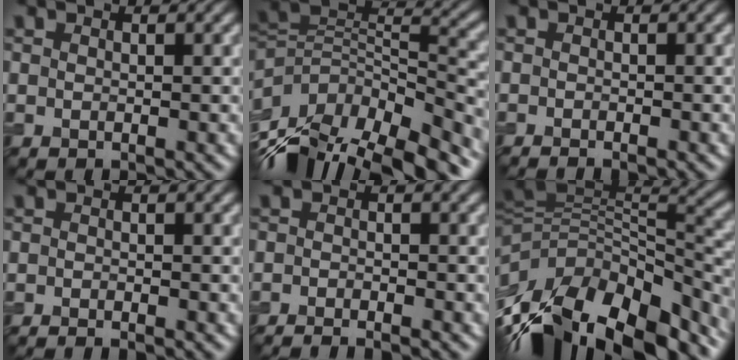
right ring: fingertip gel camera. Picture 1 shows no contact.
{"total": 13.1, "force": [-7.7, 6.8, 8.2], "torque": [-0.187, 0.007, -0.114]}
{"total": 1.5, "force": [-1.3, 0.2, 0.7], "torque": [-0.008, -0.001, -0.024]}
{"total": 1.8, "force": [-1.6, 0.2, 0.9], "torque": [-0.011, -0.001, -0.030]}
{"total": 2.8, "force": [-2.6, 0.3, 1.2], "torque": [-0.021, 0.001, -0.046]}
{"total": 14.8, "force": [-7.0, 7.9, 10.3], "torque": [-0.207, -0.001, -0.108]}